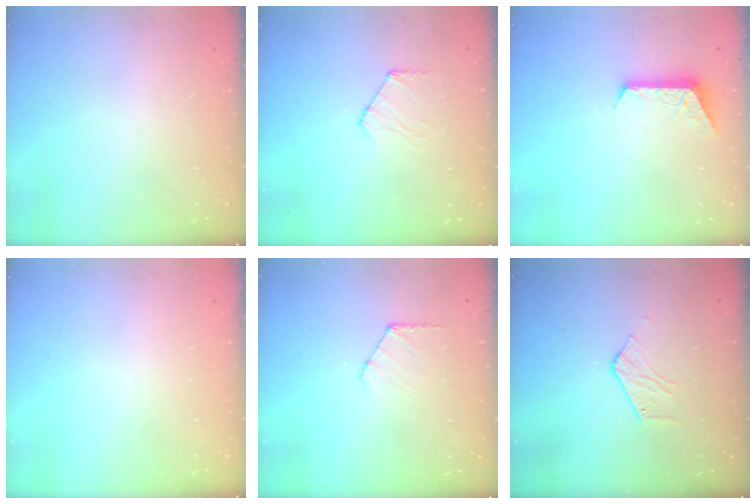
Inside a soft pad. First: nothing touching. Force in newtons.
{"total": 6.5, "press": 6.4, "slide": 0.6}
{"total": 7.5, "press": 7.5, "slide": 0.5}
{"total": 0.0}
{"total": 5.2, "press": 5.2, "slide": 0.4}
{"total": 5.8, "press": 5.8, "slide": 0.3}